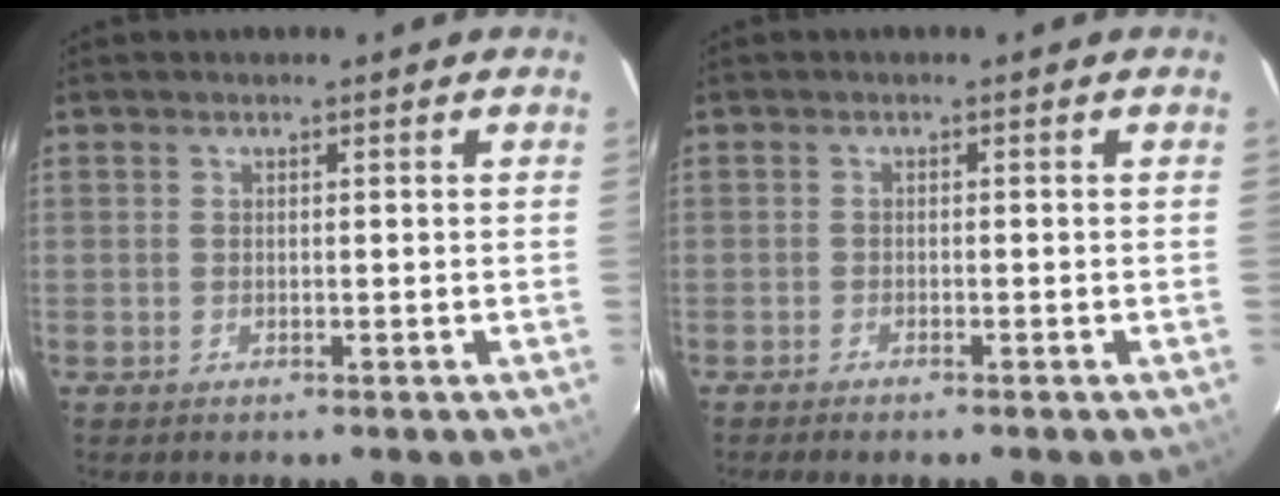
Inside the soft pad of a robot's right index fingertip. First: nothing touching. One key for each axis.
{"total": 1.4, "fx": -1.2, "fy": 0.1, "fz": 0.7, "tx": -0.022, "ty": 0.000, "tz": -0.024}